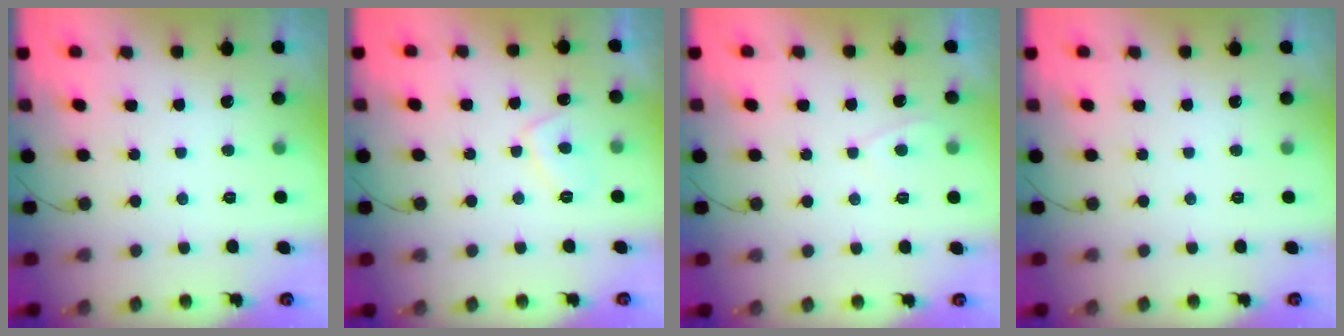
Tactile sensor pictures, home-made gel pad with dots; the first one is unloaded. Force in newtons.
{"total": 4.4, "press": 4.2, "slide": 1.1}
{"total": 2.3, "press": 2.3, "slide": 0.2}
{"total": 0.0}